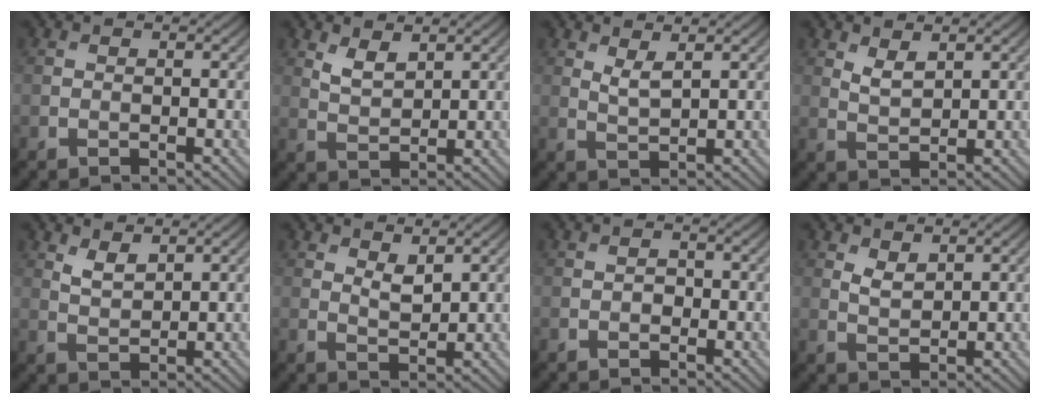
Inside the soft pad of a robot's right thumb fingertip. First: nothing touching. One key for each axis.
{"total": 3.0, "fx": 2.0, "fy": 1.3, "fz": 1.8, "tx": -0.044, "ty": -0.007, "tz": 0.044}
{"total": 2.3, "fx": 1.5, "fy": 0.6, "fz": 1.7, "tx": -0.040, "ty": -0.006, "tz": 0.033}
{"total": 2.5, "fx": 1.6, "fy": 1.0, "fz": 1.6, "tx": -0.038, "ty": -0.006, "tz": 0.038}
{"total": 2.6, "fx": 1.7, "fy": 1.1, "fz": 1.6, "tx": -0.038, "ty": -0.005, "tz": 0.040}
{"total": 2.6, "fx": 1.6, "fy": 1.1, "fz": 1.7, "tx": -0.034, "ty": -0.008, "tz": 0.034}
{"total": 1.0, "fx": -0.3, "fy": 0.8, "fz": 0.5, "tx": -0.007, "ty": -0.002, "tz": -0.009}
{"total": 2.3, "fx": 1.4, "fy": 1.2, "fz": 1.5, "tx": -0.035, "ty": -0.004, "tz": 0.032}